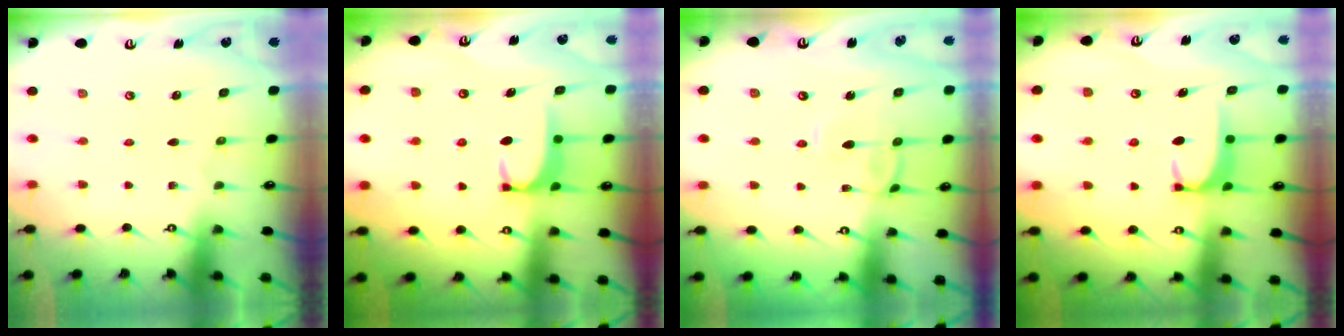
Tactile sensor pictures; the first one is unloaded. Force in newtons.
{"total": 1.7, "press": 1.6, "slide": 0.5}
{"total": 0.9, "press": 0.8, "slide": 0.4}
{"total": 1.6, "press": 1.6, "slide": 0.5}